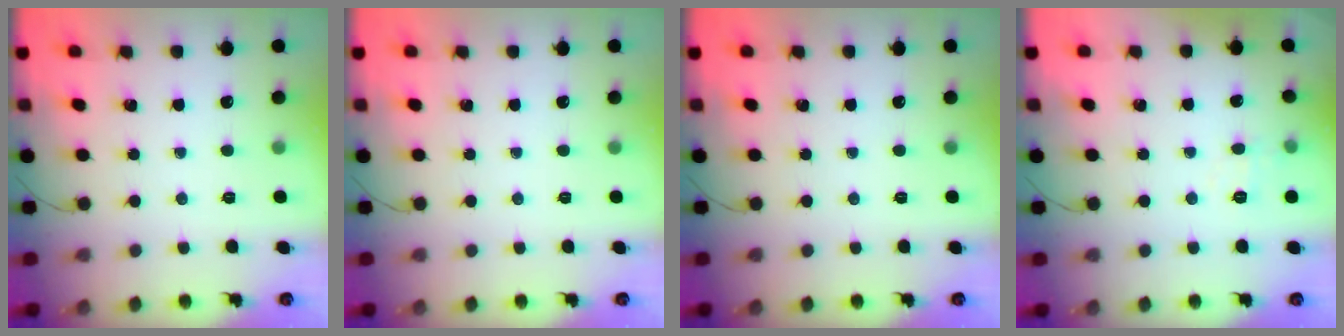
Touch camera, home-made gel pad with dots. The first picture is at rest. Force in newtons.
{"total": 0.0}
{"total": 0.0}
{"total": 4.4, "press": 4.1, "slide": 1.8}